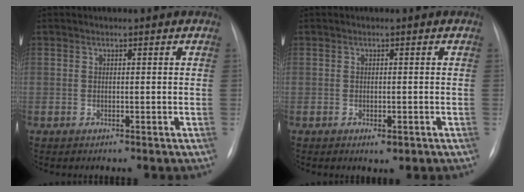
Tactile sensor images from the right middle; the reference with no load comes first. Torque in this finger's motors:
{"motor_torque": [0.88, -1.26, -0.01, 0.02]}